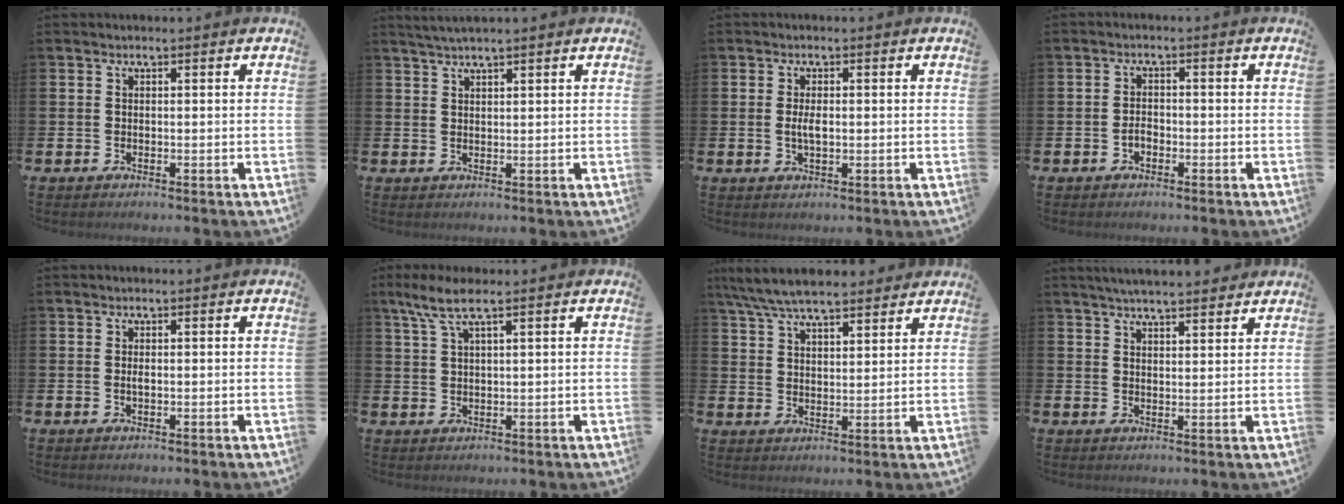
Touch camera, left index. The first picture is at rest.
{"total": 1.9, "force": [1.8, 0.0, 0.7], "torque": [-0.024, 0.002, 0.034]}
{"total": 2.3, "force": [-0.2, 1.0, 2.1], "torque": [-0.040, 0.002, -0.005]}
{"total": 1.5, "force": [-0.6, 1.1, 0.9], "torque": [-0.014, 0.000, -0.014]}
{"total": 0.5, "force": [-0.2, 0.2, 0.5], "torque": [-0.010, -0.001, -0.003]}
{"total": 5.0, "force": [3.2, 1.0, 3.7], "torque": [-0.085, 0.004, 0.057]}
{"total": 7.1, "force": [6.6, 1.4, 2.2], "torque": [-0.071, -0.020, 0.123]}
{"total": 4.1, "force": [4.0, 0.3, 0.9], "torque": [-0.025, -0.014, 0.073]}